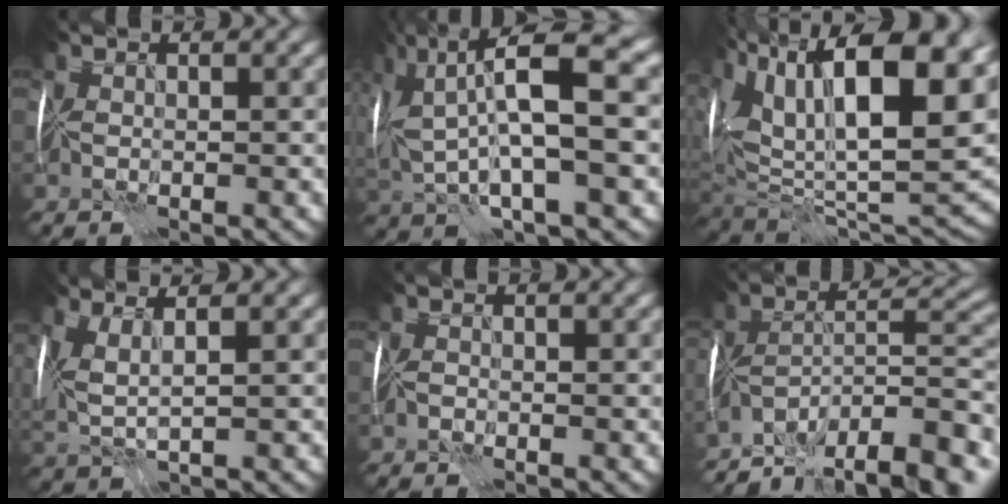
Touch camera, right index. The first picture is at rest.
{"total": 11.9, "force": [2.6, 2.8, 11.2], "torque": [-0.219, 0.017, 0.048]}
{"total": 19.0, "force": [6.7, 8.6, 15.6], "torque": [-0.236, 0.022, 0.120]}
{"total": 3.3, "force": [0.8, 0.5, 3.2], "torque": [-0.086, 0.003, 0.022]}
{"total": 1.2, "force": [-1.1, -0.3, -0.2], "torque": [0.008, -0.004, -0.022]}
{"total": 13.1, "force": [-10.8, 3.4, 6.6], "torque": [-0.109, 0.008, -0.165]}